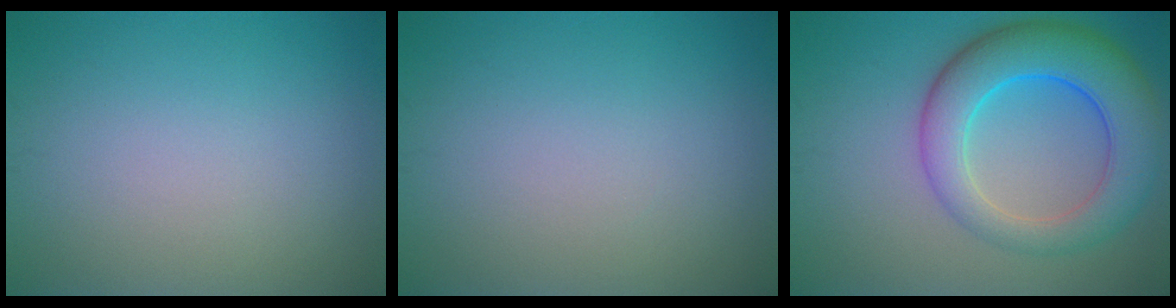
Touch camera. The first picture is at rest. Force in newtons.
{"total": 0.0}
{"total": 8.4, "press": 8.4, "slide": 0.2}